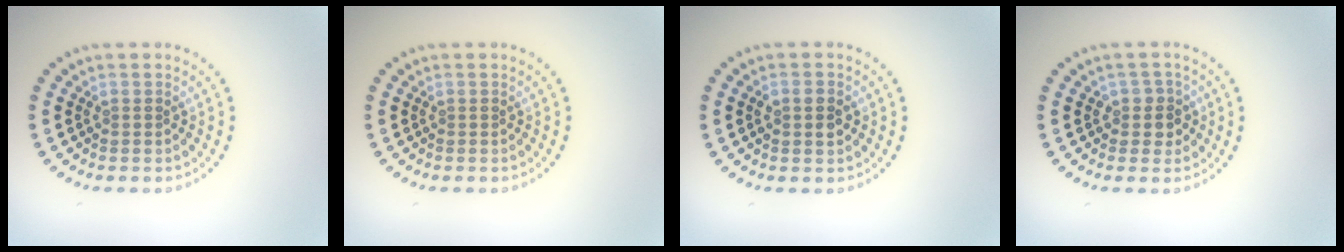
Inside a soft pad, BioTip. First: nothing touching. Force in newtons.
{"total": 0.0}
{"total": 1.7, "press": 1.7, "slide": 0.1}
{"total": 1.9, "press": 1.7, "slide": 0.9}